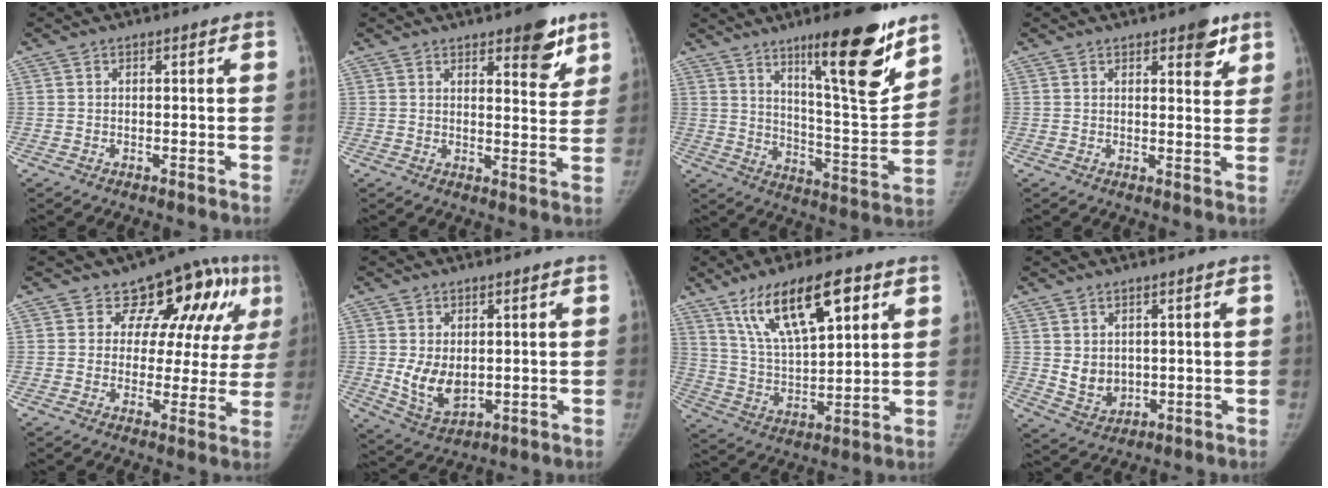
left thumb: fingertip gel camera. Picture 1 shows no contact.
{"total": 8.1, "force": [5.1, 2.9, 5.6], "torque": [-0.048, -0.030, 0.066]}
{"total": 19.5, "force": [12.7, 3.6, 14.4], "torque": [-0.174, -0.087, 0.201]}
{"total": 5.1, "force": [3.1, 2.0, 3.5], "torque": [-0.026, -0.016, 0.036]}
{"total": 13.1, "force": [6.7, 8.5, 7.4], "torque": [-0.040, -0.019, 0.078]}
{"total": 7.4, "force": [0.5, 4.8, 5.6], "torque": [-0.084, -0.019, 0.028]}
{"total": 17.0, "force": [9.2, 6.2, 12.9], "torque": [-0.198, -0.029, 0.172]}
{"total": 5.0, "force": [1.2, 3.8, 3.0], "torque": [-0.036, -0.019, 0.039]}